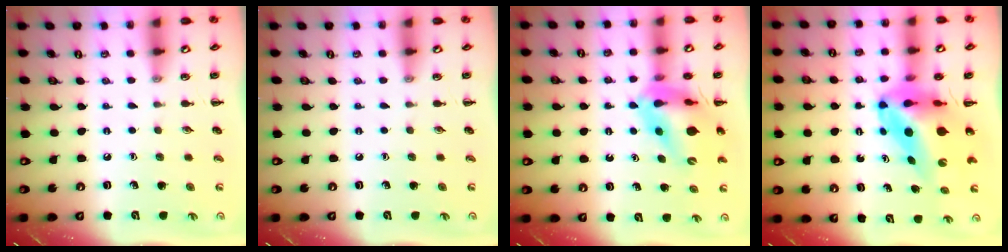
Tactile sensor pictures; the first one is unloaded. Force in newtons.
{"total": 0.0}
{"total": 13.3, "press": 12.6, "slide": 4.0}
{"total": 12.0, "press": 11.4, "slide": 3.7}